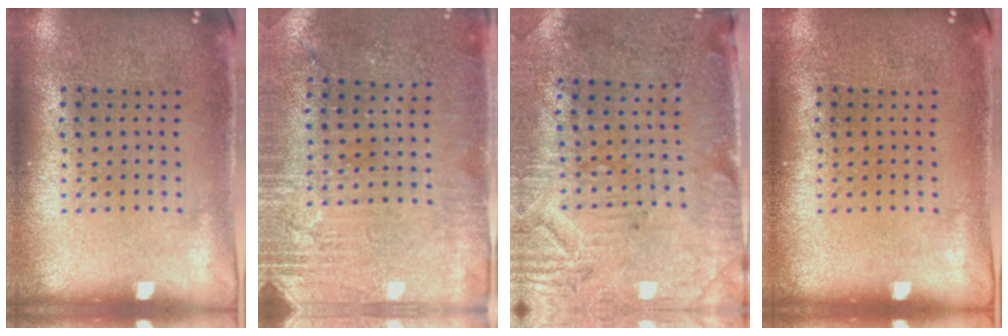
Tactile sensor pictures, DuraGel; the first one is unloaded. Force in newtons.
{"total": 2.8, "press": 2.6, "slide": 1.0}
{"total": 3.1, "press": 2.6, "slide": 1.6}
{"total": 0.0}